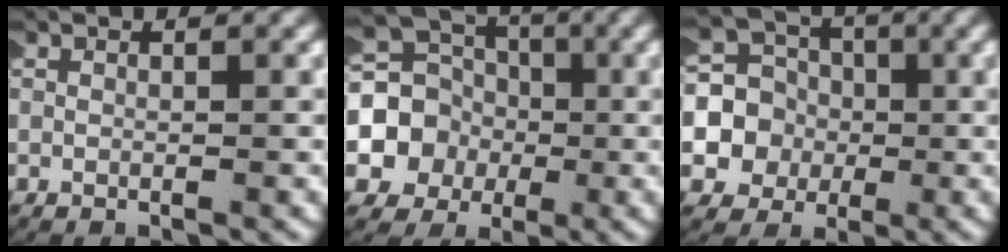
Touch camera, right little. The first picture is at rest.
{"total": 11.9, "force": [0.4, 10.7, 5.2], "torque": [-0.143, -0.025, 0.006]}
{"total": 11.9, "force": [-0.4, 11.0, 4.4], "torque": [-0.135, -0.021, -0.017]}